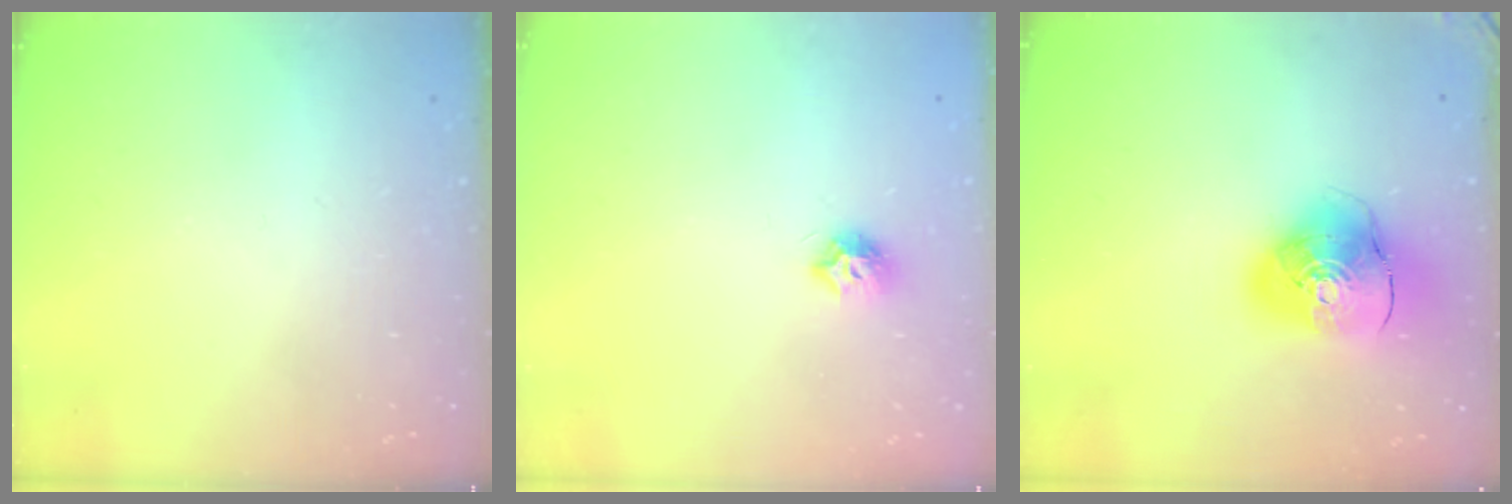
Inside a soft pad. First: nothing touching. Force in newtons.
{"total": 7.1, "press": 7.1, "slide": 0.2}
{"total": 14.4, "press": 14.2, "slide": 2.1}